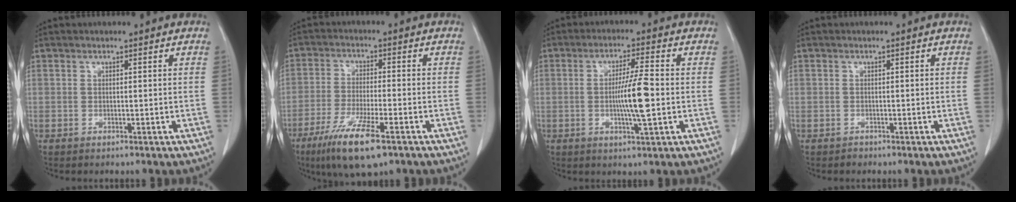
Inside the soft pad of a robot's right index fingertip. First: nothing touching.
{"total": 10.5, "force": [-6.2, 1.5, 8.3], "torque": [-0.160, -0.026, -0.106]}
{"total": 7.4, "force": [-0.8, 0.0, 7.4], "torque": [-0.130, -0.006, -0.014]}
{"total": 0.8, "force": [-0.5, 0.5, -0.2], "torque": [-0.002, 0.002, -0.013]}